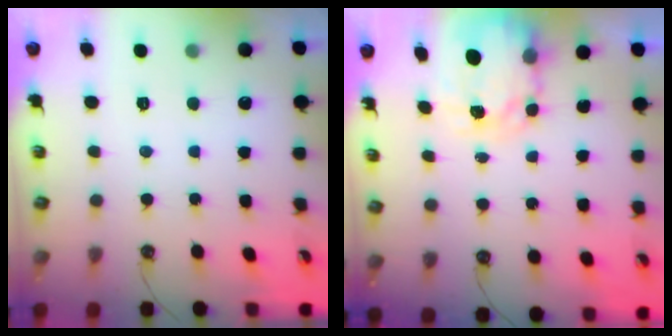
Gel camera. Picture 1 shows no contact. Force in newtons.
{"total": 4.3, "press": 4.3, "slide": 0.3}